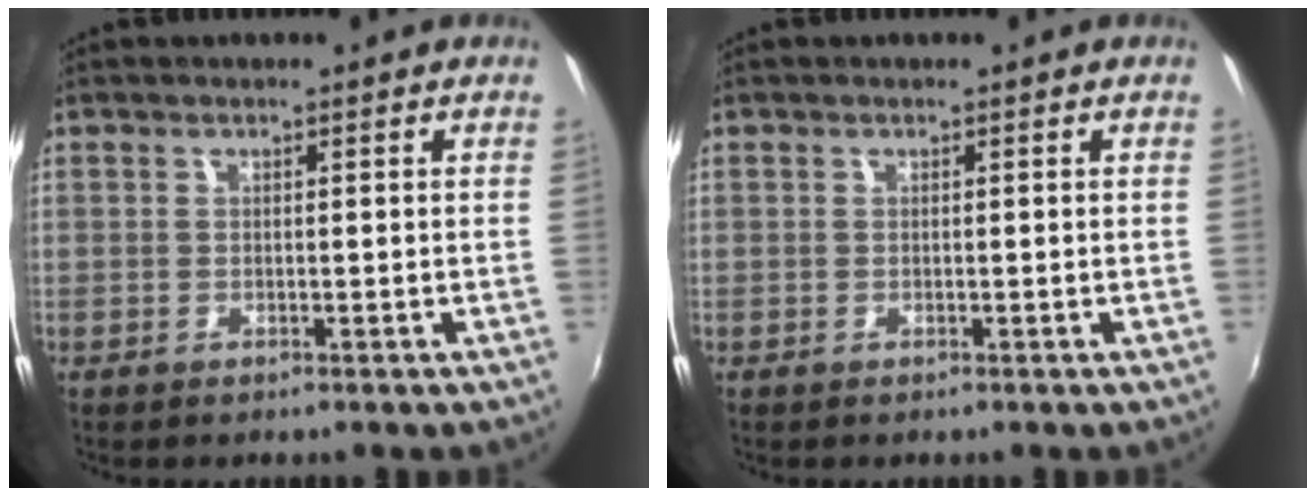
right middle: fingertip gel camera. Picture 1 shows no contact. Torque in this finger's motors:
{"motor_torque": [-0.02, 0.00, 0.00, 0.00]}